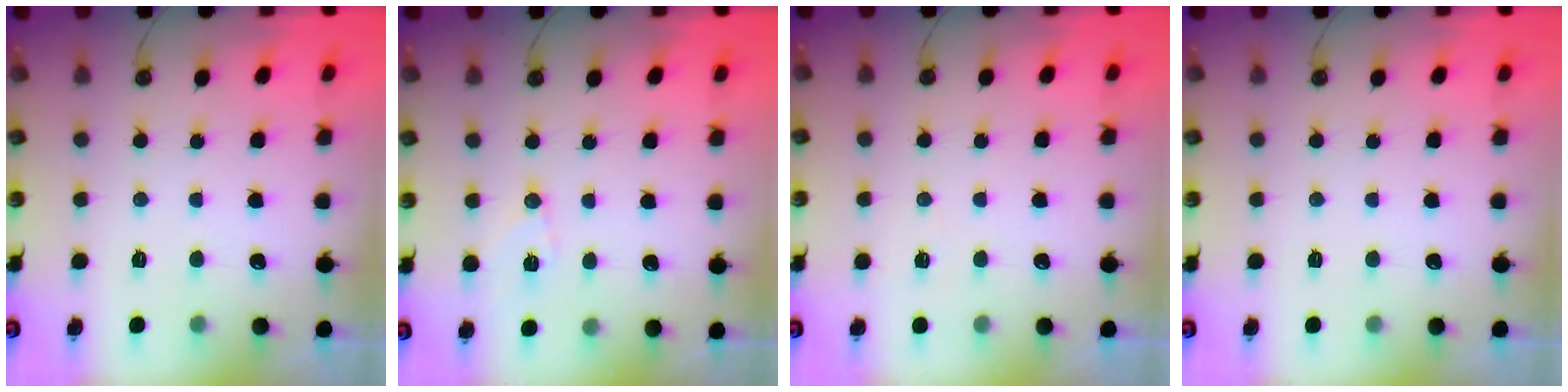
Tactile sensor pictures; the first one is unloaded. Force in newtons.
{"total": 6.5, "press": 6.4, "slide": 1.2}
{"total": 3.5, "press": 3.0, "slide": 1.8}
{"total": 0.0}